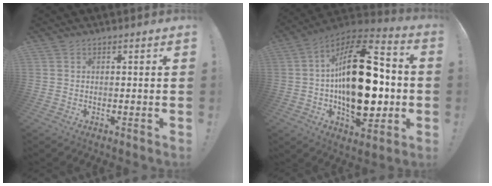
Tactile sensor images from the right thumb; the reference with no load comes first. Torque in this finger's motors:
{"motor_torque": [0.96, 2.03, 1.67, -1.10, 0.28]}